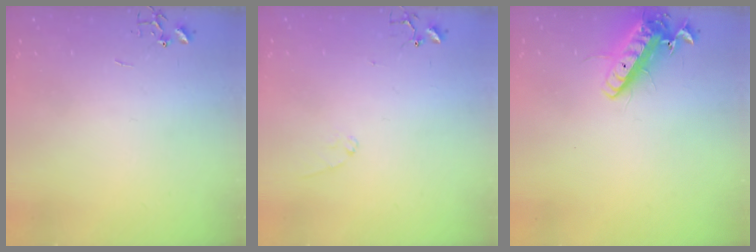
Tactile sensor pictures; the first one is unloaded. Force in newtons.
{"total": 6.8, "press": 6.8, "slide": 0.7}
{"total": 13.4, "press": 13.1, "slide": 2.5}